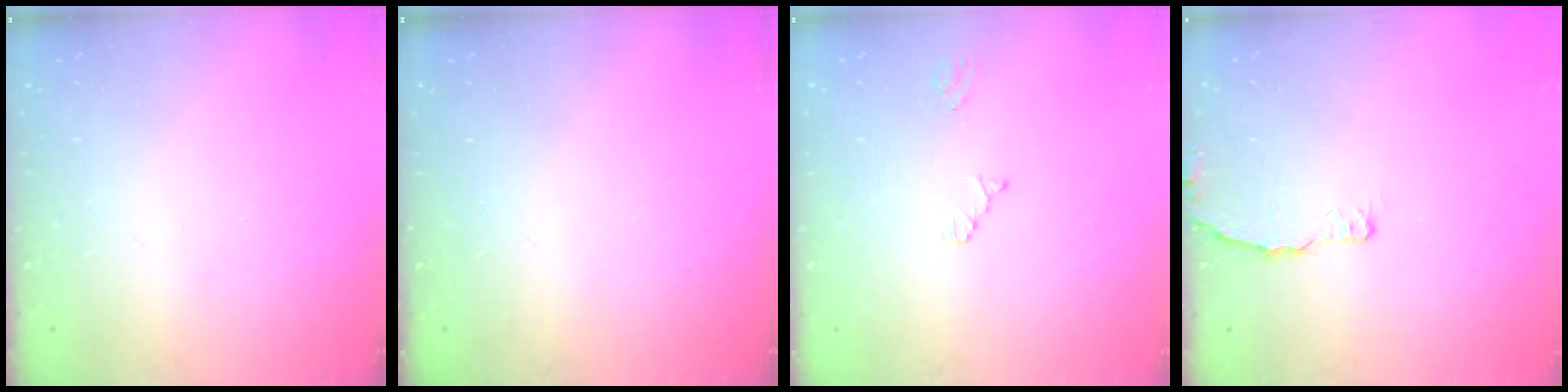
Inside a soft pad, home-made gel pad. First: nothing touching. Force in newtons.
{"total": 0.0}
{"total": 2.5, "press": 2.5, "slide": 0.4}
{"total": 3.5, "press": 3.5, "slide": 0.4}